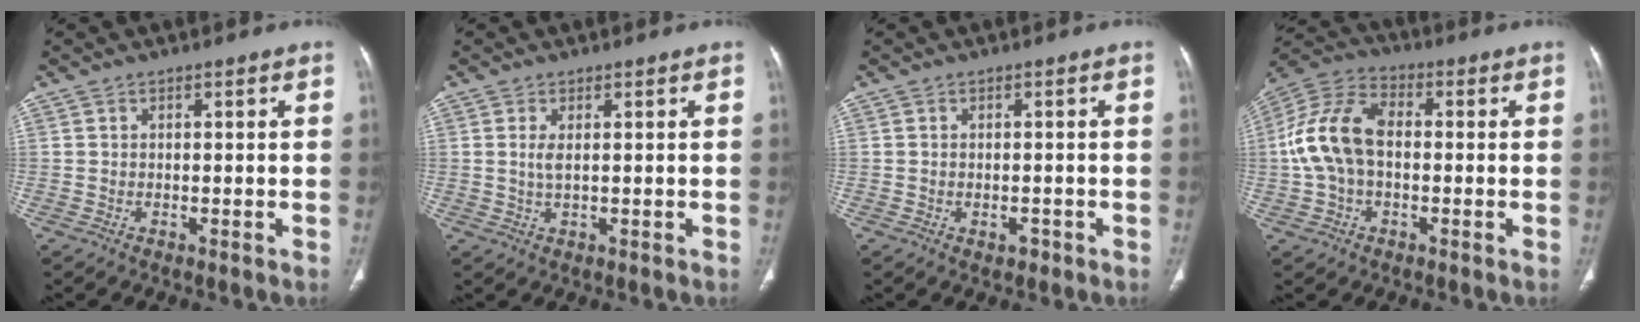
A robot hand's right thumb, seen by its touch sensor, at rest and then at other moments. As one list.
[{"total": 2.3, "force": [0.4, 0.9, 2.1], "torque": [-0.050, -0.003, 0.013]}, {"total": 1.7, "force": [-0.8, 1.1, 1.0], "torque": [-0.013, 0.007, -0.007]}, {"total": 13.0, "force": [-0.1, 8.3, 10.0], "torque": [-0.204, 0.036, -0.011]}]